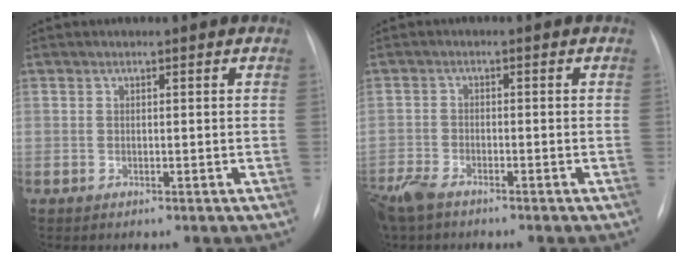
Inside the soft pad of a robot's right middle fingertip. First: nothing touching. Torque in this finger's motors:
{"motor_torque": [0.84, -0.79, 0.20, 0.07]}